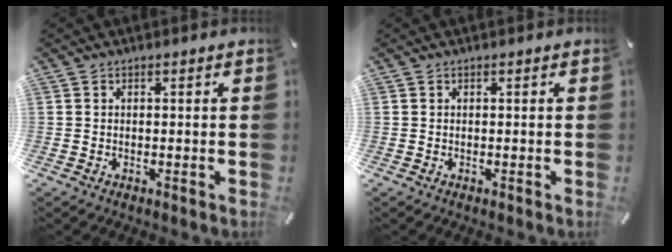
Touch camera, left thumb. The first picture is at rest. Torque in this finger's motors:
{"motor_torque": [-0.04, 0.09, -0.03, -0.01, 0.00]}